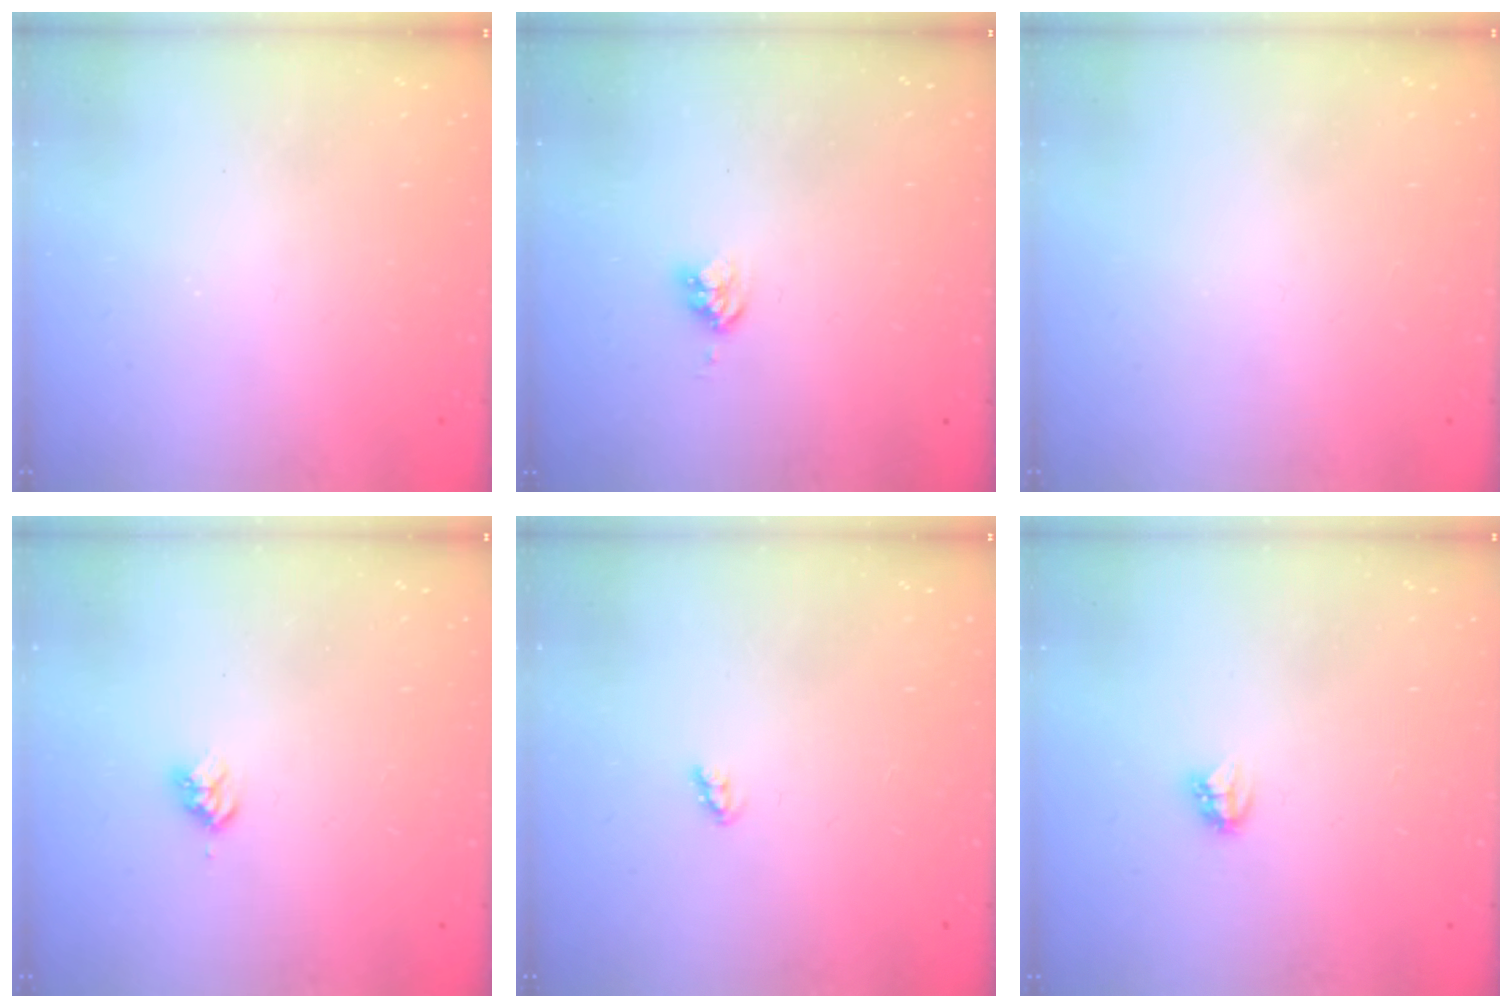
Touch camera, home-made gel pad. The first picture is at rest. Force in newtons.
{"total": 4.0, "press": 4.0, "slide": 0.1}
{"total": 0.0}
{"total": 2.9, "press": 2.9, "slide": 0.4}
{"total": 2.4, "press": 2.4, "slide": 0.3}
{"total": 2.7, "press": 2.7, "slide": 0.3}